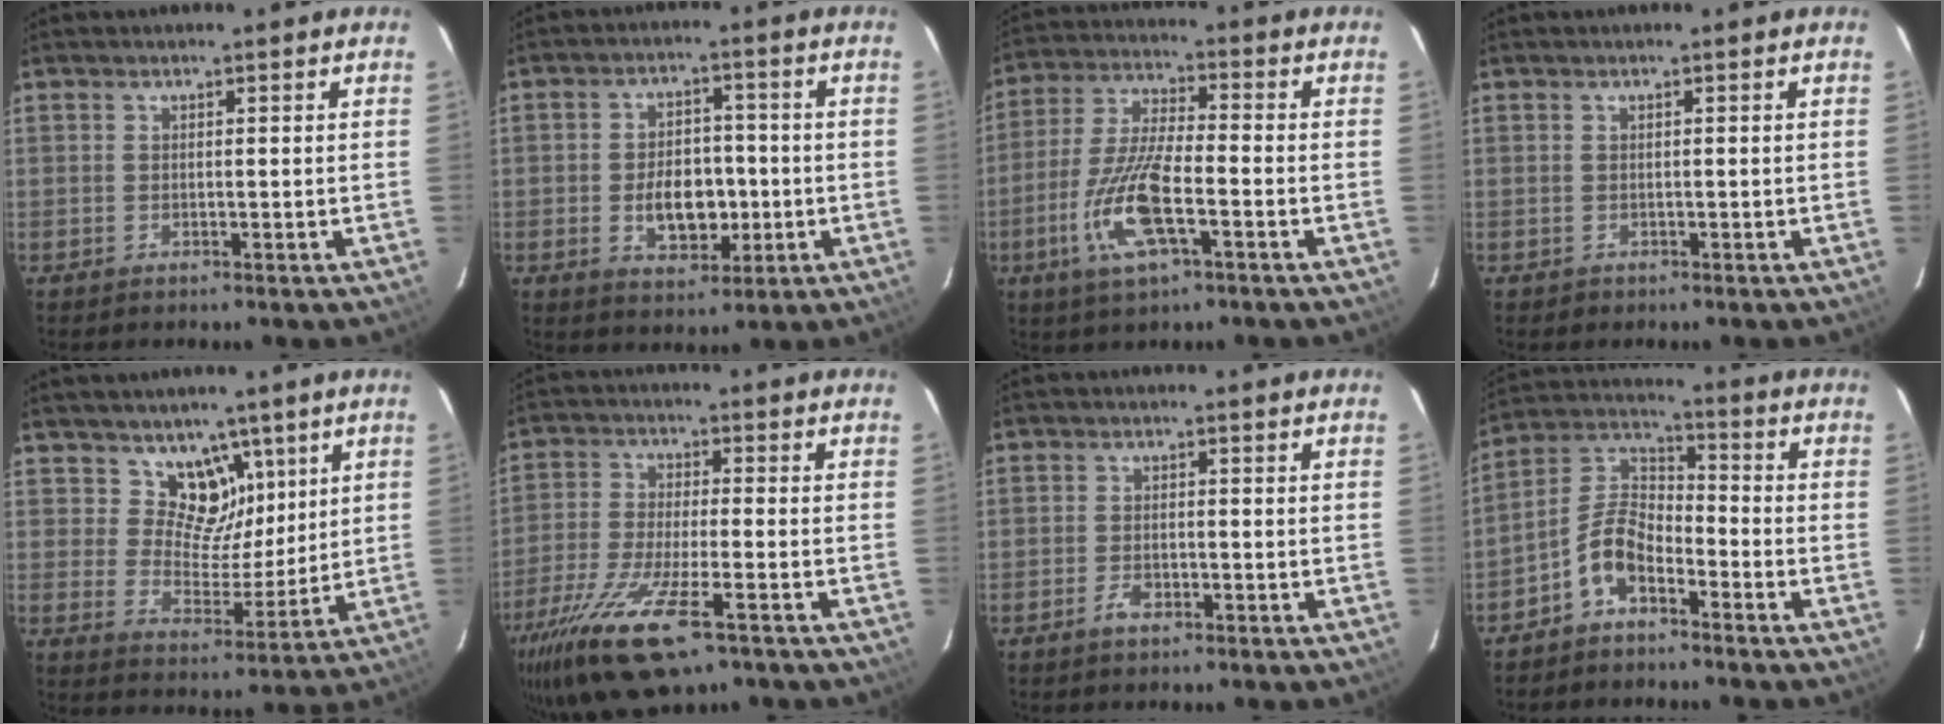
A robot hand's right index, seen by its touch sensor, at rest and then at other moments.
{"total": 8.6, "force": [-1.7, 5.7, 6.2], "torque": [-0.118, 0.010, -0.014]}
{"total": 13.1, "force": [-5.1, 3.7, 11.5], "torque": [-0.248, -0.007, -0.099]}
{"total": 0.7, "force": [-0.3, 0.7, 0.0], "torque": [0.002, 0.002, 0.000]}
{"total": 8.9, "force": [5.4, 6.6, 2.5], "torque": [-0.023, -0.022, 0.094]}
{"total": 16.5, "force": [-9.8, 4.4, 12.5], "torque": [-0.260, -0.052, -0.185]}
{"total": 2.4, "force": [-1.6, 1.1, 1.4], "torque": [-0.032, 0.001, -0.031]}
{"total": 7.7, "force": [-4.8, 3.6, 4.9], "torque": [-0.113, 0.021, -0.098]}